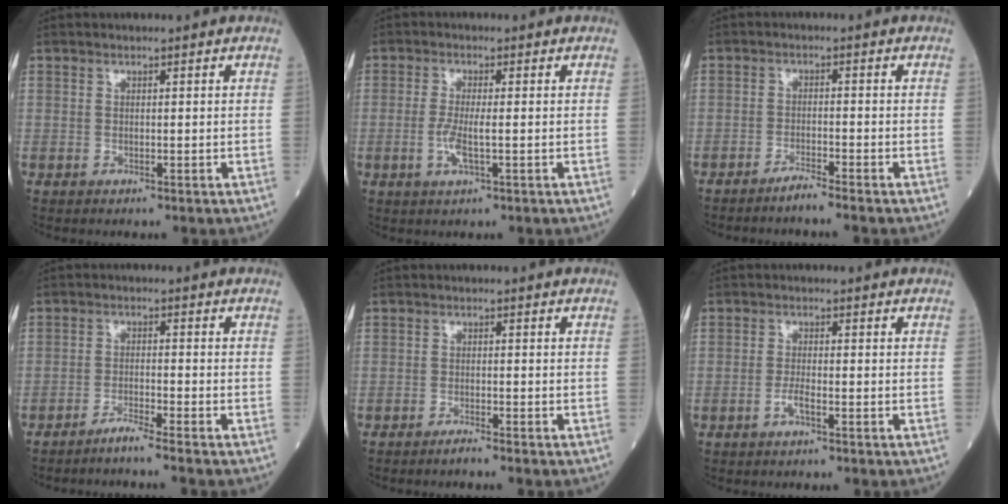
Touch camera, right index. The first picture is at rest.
{"total": 3.5, "force": [-0.8, 0.4, 3.4], "torque": [-0.078, -0.007, -0.015]}
{"total": 2.6, "force": [-2.3, -0.7, 0.9], "torque": [-0.021, -0.005, -0.047]}
{"total": 3.4, "force": [-2.9, -1.2, 1.2], "torque": [-0.028, -0.010, -0.059]}
{"total": 1.5, "force": [-1.4, -0.3, 0.5], "torque": [-0.013, -0.001, -0.028]}
{"total": 1.8, "force": [-1.0, 0.1, 1.5], "torque": [-0.033, -0.001, -0.022]}